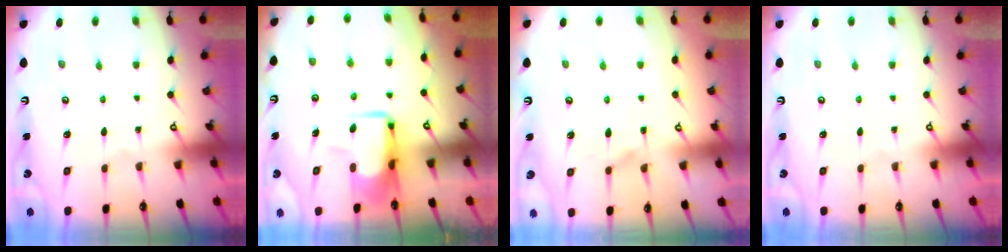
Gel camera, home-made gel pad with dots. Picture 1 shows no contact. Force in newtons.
{"total": 6.9, "press": 6.7, "slide": 1.6}
{"total": 1.3, "press": 0.3, "slide": 1.3}
{"total": 0.0}